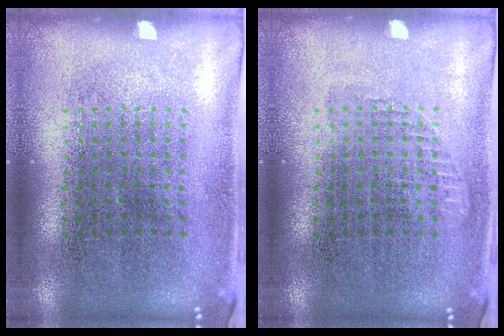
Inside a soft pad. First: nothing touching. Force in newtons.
{"total": 0.5, "press": 0.5, "slide": 0.2}